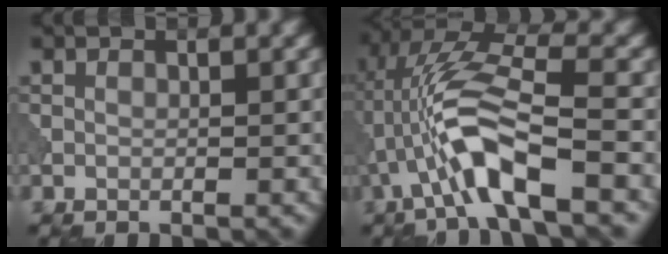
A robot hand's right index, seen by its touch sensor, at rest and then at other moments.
{"total": 7.8, "force": [-2.5, 1.9, 7.1], "torque": [-0.151, 0.017, -0.051]}